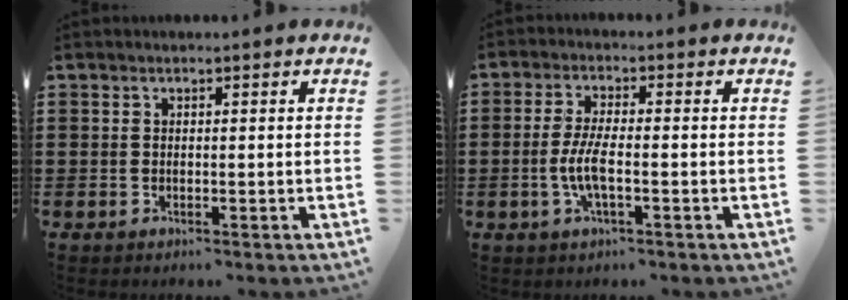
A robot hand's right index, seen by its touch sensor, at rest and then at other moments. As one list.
[{"total": 5.0, "force": [-1.4, 1.1, 4.7], "torque": [-0.111, -0.009, -0.033]}]